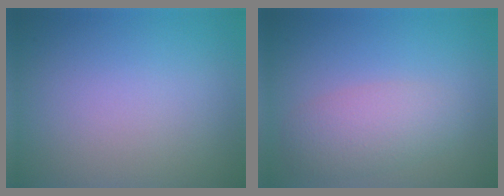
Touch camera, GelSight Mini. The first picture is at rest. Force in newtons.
{"total": 3.5, "press": 3.5, "slide": 0.1}